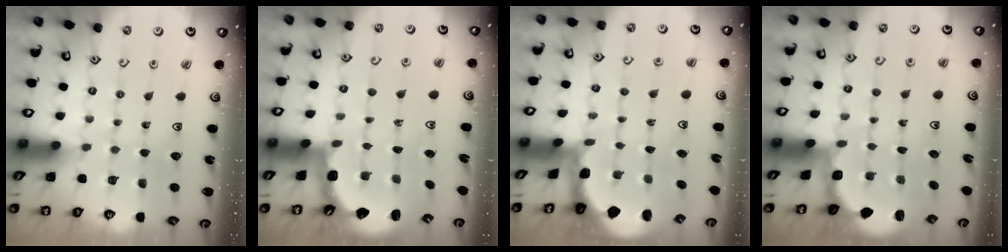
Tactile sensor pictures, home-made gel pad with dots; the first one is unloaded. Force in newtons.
{"total": 2.5, "press": 2.1, "slide": 1.3}
{"total": 0.8, "press": 0.8, "slide": 0.2}
{"total": 1.8, "press": 1.6, "slide": 0.7}